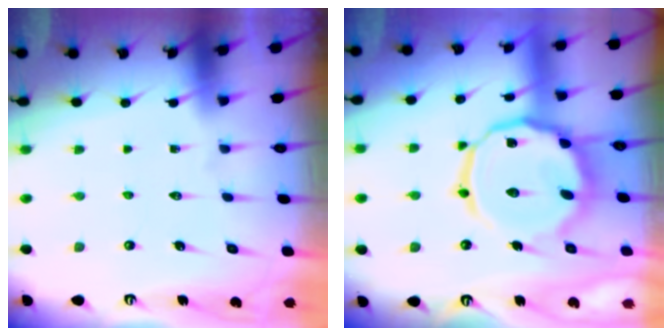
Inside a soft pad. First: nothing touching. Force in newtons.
{"total": 15.9, "press": 15.9, "slide": 1.3}